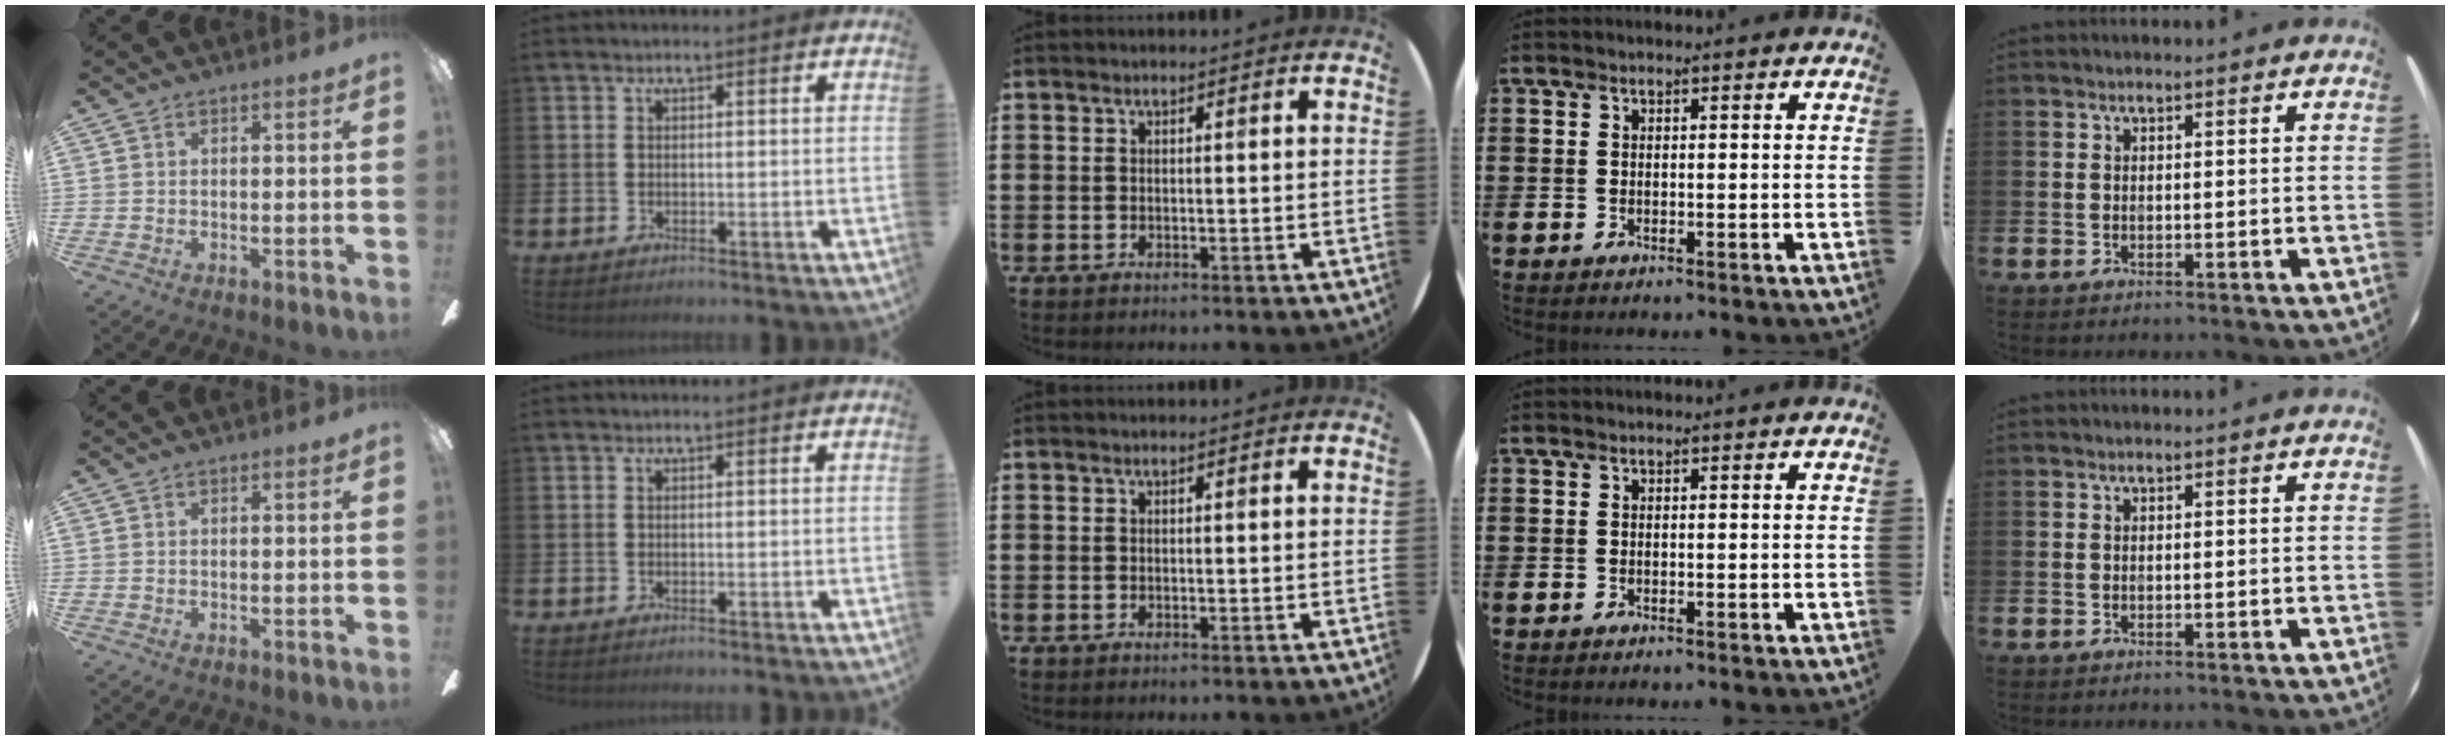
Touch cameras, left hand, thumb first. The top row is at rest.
{}